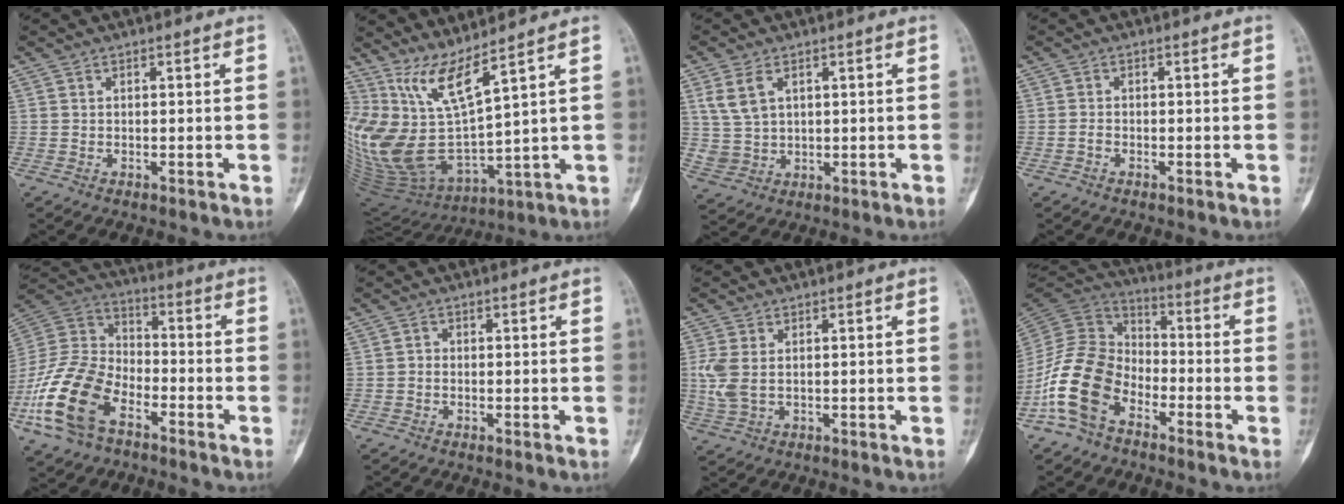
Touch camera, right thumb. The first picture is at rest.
{"total": 15.7, "force": [8.7, 2.8, 12.7], "torque": [-0.263, -0.070, 0.195]}
{"total": 6.6, "force": [2.4, 4.5, 4.2], "torque": [-0.077, -0.005, 0.059]}
{"total": 1.2, "force": [-0.7, 0.7, 0.7], "torque": [-0.012, 0.005, -0.015]}
{"total": 18.3, "force": [-8.8, 10.7, 12.0], "torque": [-0.243, 0.048, -0.178]}
{"total": 0.9, "force": [-0.4, 0.7, 0.4], "torque": [-0.003, 0.003, -0.012]}
{"total": 4.9, "force": [0.3, 2.9, 3.9], "torque": [-0.115, 0.001, 0.011]}
{"total": 14.5, "force": [-7.3, 9.4, 8.3], "torque": [-0.157, 0.061, -0.156]}